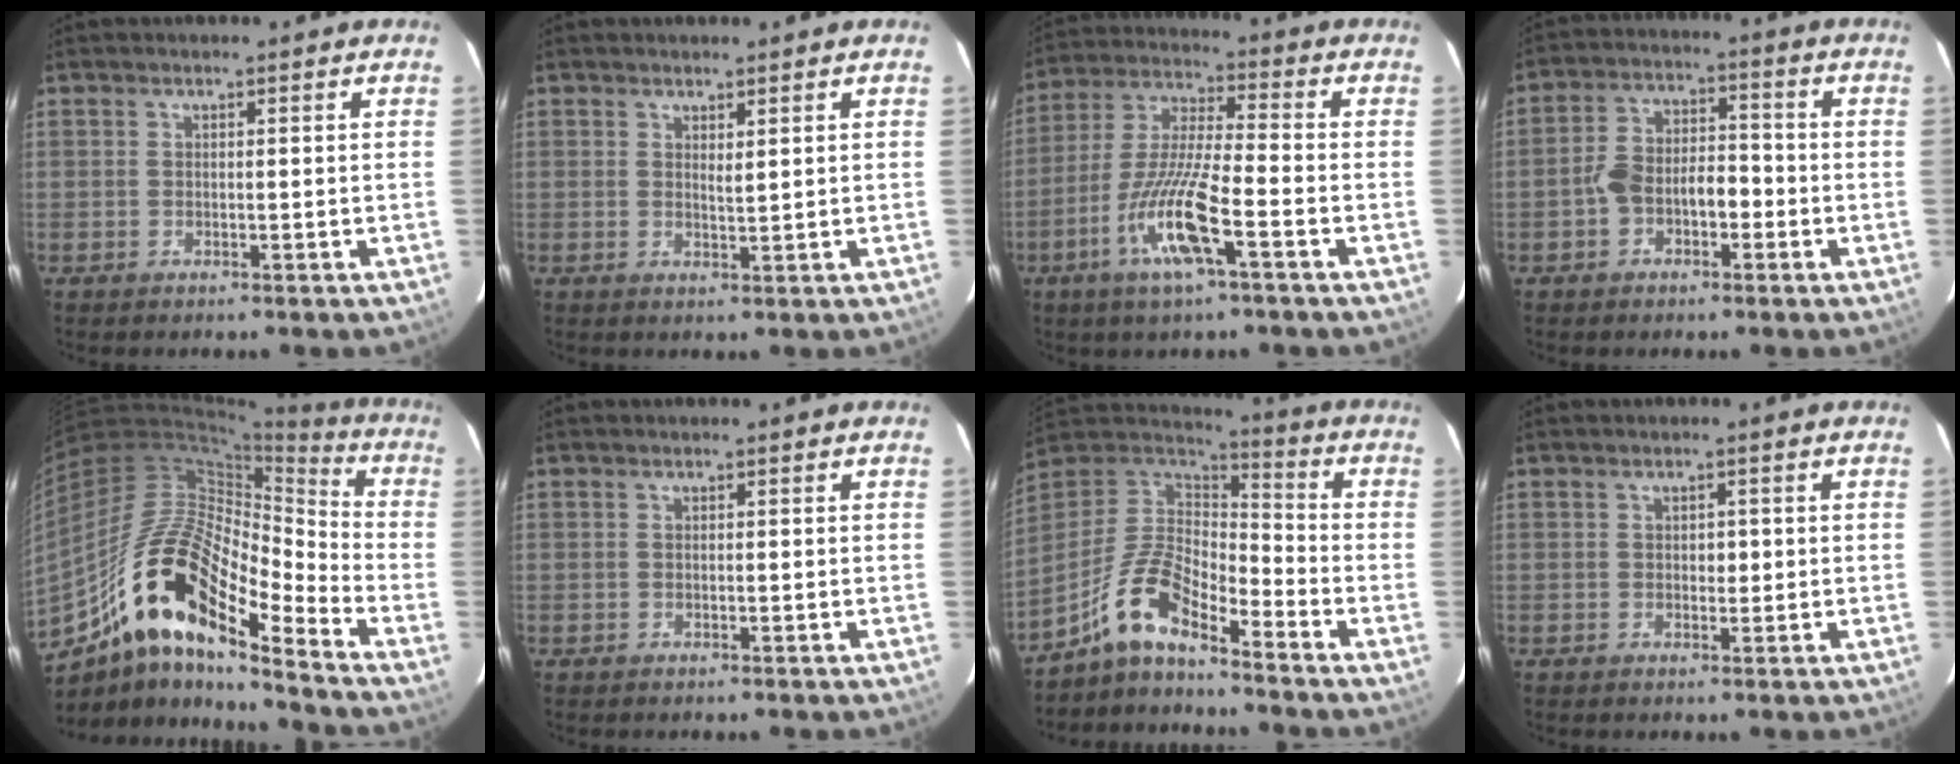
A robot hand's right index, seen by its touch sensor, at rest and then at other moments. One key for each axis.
{"total": 1.1, "fx": 0.7, "fy": 0.1, "fz": 0.9, "tx": -0.018, "ty": -0.007, "tz": 0.014}
{"total": 12.5, "fx": -5.2, "fy": 1.0, "fz": 11.4, "tx": -0.232, "ty": -0.010, "tz": -0.102}
{"total": 7.4, "fx": -2.1, "fy": 4.2, "fz": 5.7, "tx": -0.113, "ty": 0.034, "tz": -0.038}
{"total": 18.7, "fx": -10.7, "fy": 5.3, "fz": 14.3, "tx": -0.270, "ty": 0.032, "tz": -0.182}
{"total": 0.0}
{"total": 10.0, "fx": -7.4, "fy": 3.0, "fz": 6.1, "tx": -0.144, "ty": 0.029, "tz": -0.143}
{"total": 1.3, "fx": 0.1, "fy": 0.9, "fz": 1.0, "tx": -0.011, "ty": 0.002, "tz": 0.002}